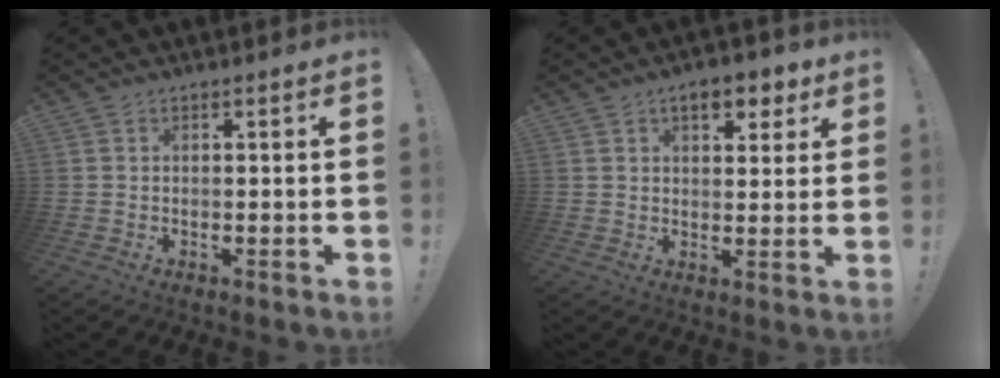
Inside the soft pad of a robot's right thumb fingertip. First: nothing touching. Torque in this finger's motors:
{"motor_torque": [-0.65, 0.74, 0.47, 0.20, -0.01]}